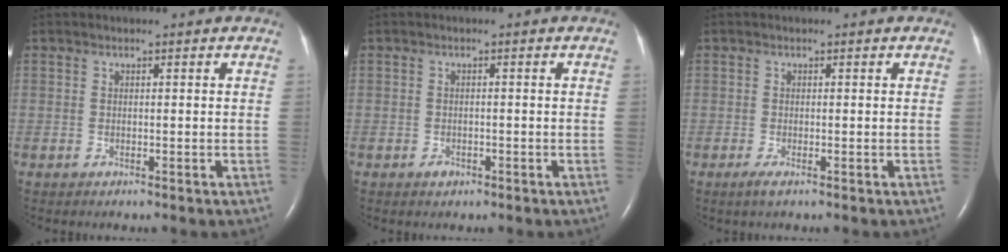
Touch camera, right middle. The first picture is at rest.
{"total": 1.1, "force": [-0.7, 0.7, 0.5], "torque": [-0.009, 0.001, -0.008]}
{"total": 1.2, "force": [-0.7, 0.1, 1.0], "torque": [-0.026, -0.005, -0.015]}